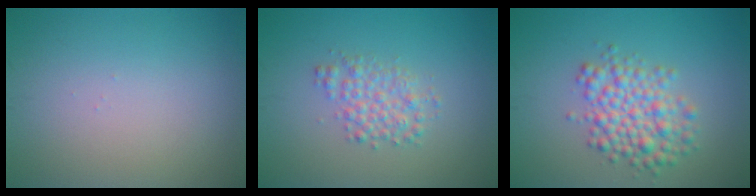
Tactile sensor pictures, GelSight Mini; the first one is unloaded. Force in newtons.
{"total": 2.6, "press": 2.6, "slide": 0.0}
{"total": 4.6, "press": 4.6, "slide": 0.1}